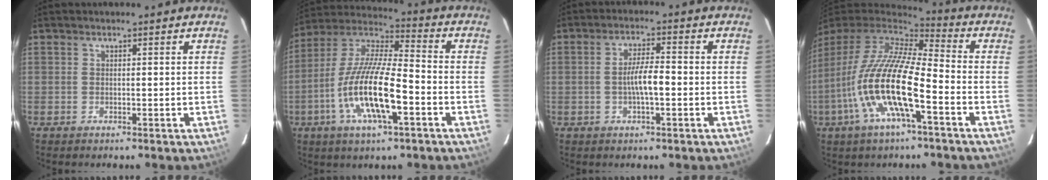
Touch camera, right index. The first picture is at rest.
{"total": 17.0, "force": [-6.0, 4.5, 15.3], "torque": [-0.305, -0.012, -0.118]}
{"total": 5.0, "force": [-1.1, 0.8, 4.8], "torque": [-0.087, 0.003, -0.018]}
{"total": 19.3, "force": [-7.2, 4.6, 17.3], "torque": [-0.323, -0.035, -0.144]}